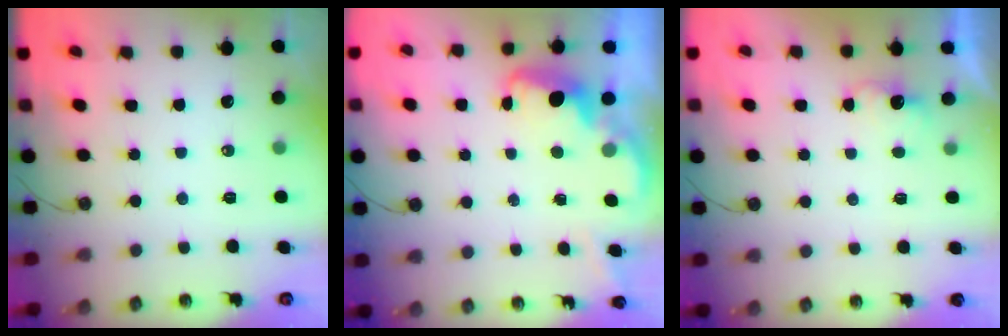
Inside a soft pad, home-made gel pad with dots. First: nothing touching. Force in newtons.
{"total": 2.8, "press": 2.6, "slide": 0.8}
{"total": 2.2, "press": 2.1, "slide": 0.8}